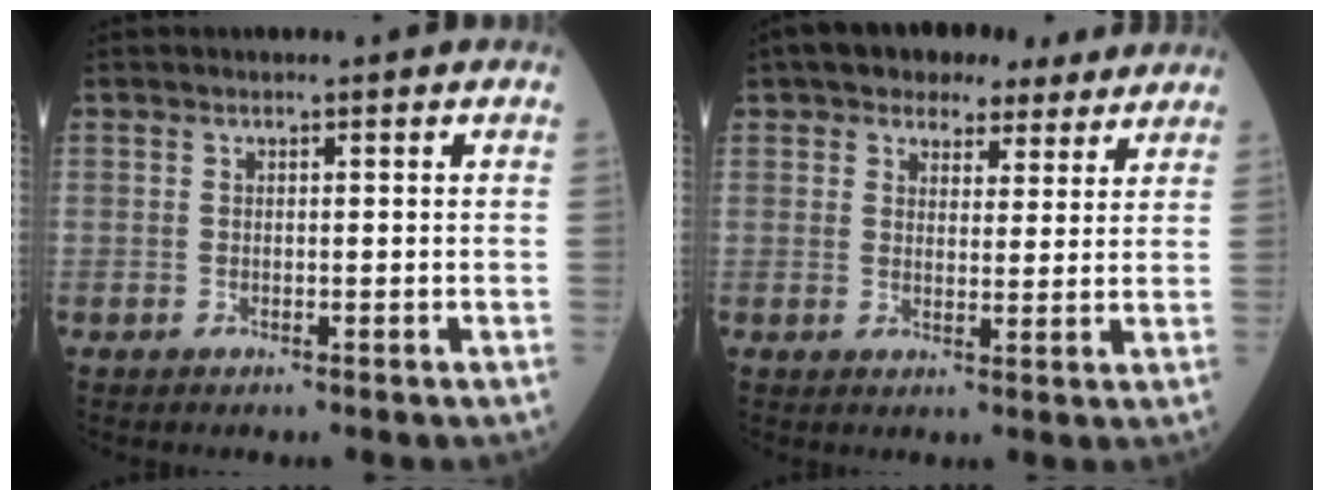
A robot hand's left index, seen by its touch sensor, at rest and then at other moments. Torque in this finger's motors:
{"motor_torque": [-1.02, -1.06, -1.05, 0.18]}